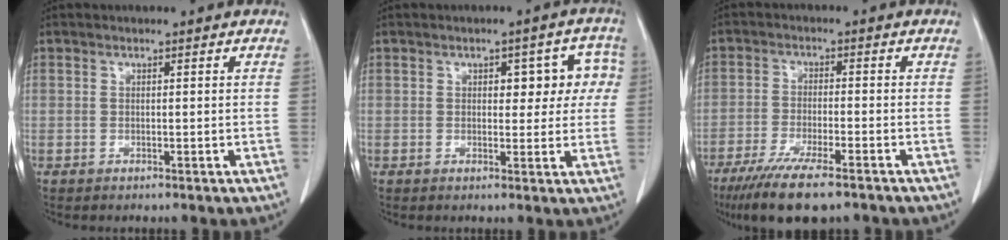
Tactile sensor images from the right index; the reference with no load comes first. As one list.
[{"total": 6.2, "force": [1.3, 3.5, 5.0], "torque": [-0.042, 0.030, 0.016]}, {"total": 10.8, "force": [-7.8, 1.8, 7.2], "torque": [-0.121, -0.024, -0.125]}]